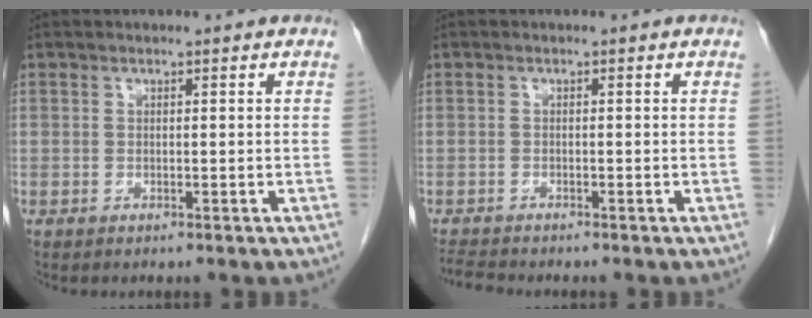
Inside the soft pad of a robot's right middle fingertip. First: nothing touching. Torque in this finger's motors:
{"motor_torque": [0.27, -0.10, -0.02, -0.01]}